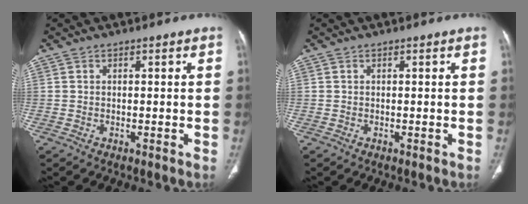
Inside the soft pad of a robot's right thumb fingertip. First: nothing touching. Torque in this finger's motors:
{"motor_torque": [-0.03, 0.03, -0.02, 0.02, 0.01]}